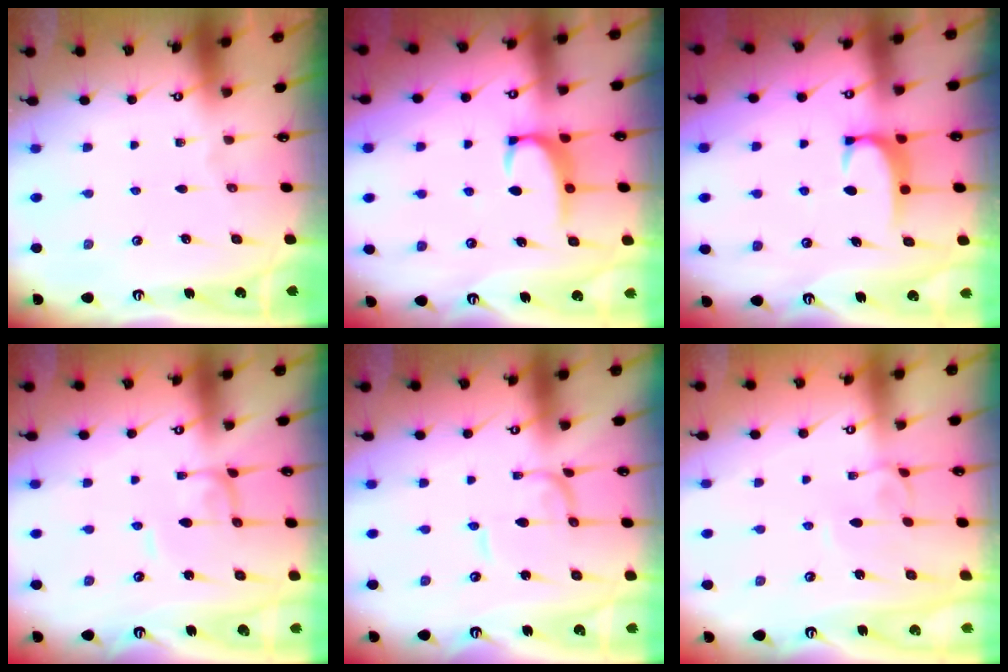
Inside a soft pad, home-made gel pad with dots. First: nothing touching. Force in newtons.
{"total": 2.3, "press": 2.2, "slide": 0.8}
{"total": 1.8, "press": 1.7, "slide": 0.5}
{"total": 2.1, "press": 2.1, "slide": 0.1}
{"total": 1.0, "press": 1.0, "slide": 0.1}
{"total": 4.1, "press": 4.1, "slide": 0.1}